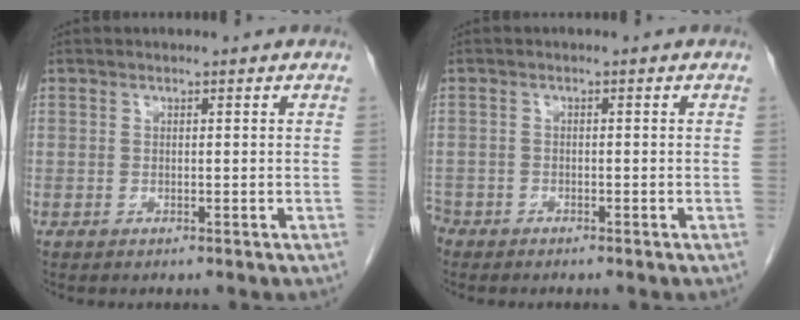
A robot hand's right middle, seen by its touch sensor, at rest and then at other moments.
{"total": 2.7, "force": [-2.2, 1.6, 0.4], "torque": [-0.014, 0.000, -0.044]}